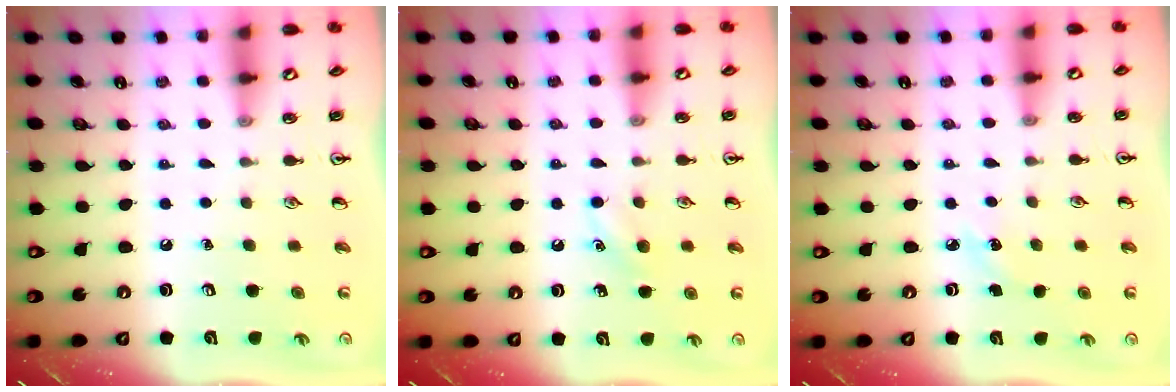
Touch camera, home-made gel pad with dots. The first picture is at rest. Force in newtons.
{"total": 5.8, "press": 5.7, "slide": 1.4}
{"total": 3.2, "press": 3.0, "slide": 1.1}